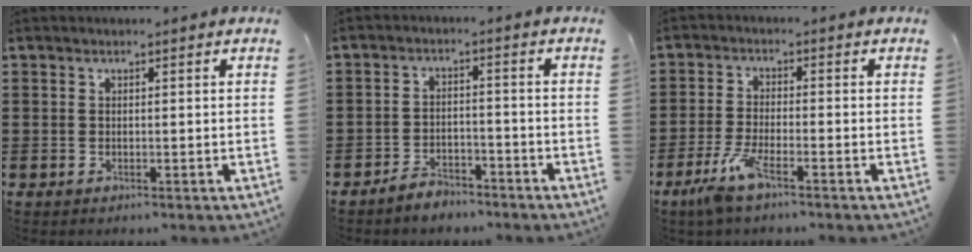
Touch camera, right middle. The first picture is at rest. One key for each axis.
{"total": 3.5, "fx": -3.5, "fy": 0.6, "fz": 0.4, "tx": -0.011, "ty": 0.003, "tz": -0.070}
{"total": 5.2, "fx": -3.4, "fy": 0.7, "fz": 3.8, "tx": -0.095, "ty": -0.015, "tz": -0.067}